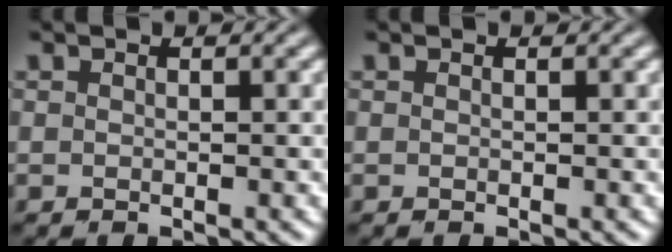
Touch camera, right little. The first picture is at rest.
{"total": 0.0}